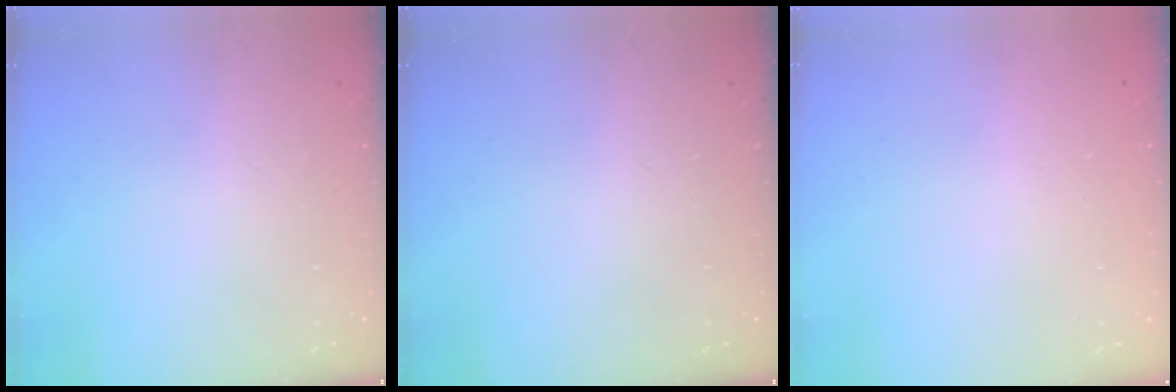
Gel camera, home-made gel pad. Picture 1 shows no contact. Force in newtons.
{"total": 0.0}
{"total": 0.0}